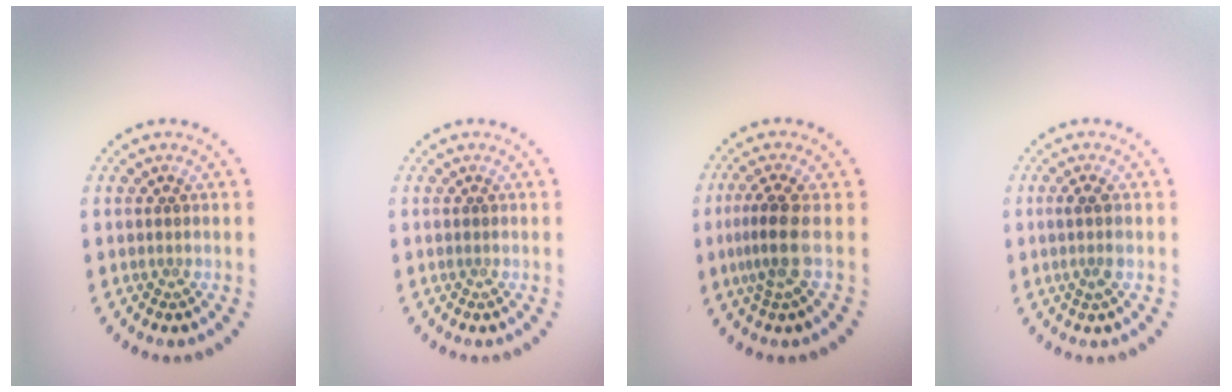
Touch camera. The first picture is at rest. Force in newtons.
{"total": 0.0}
{"total": 2.9, "press": 2.1, "slide": 2.0}
{"total": 1.4, "press": 1.3, "slide": 0.7}